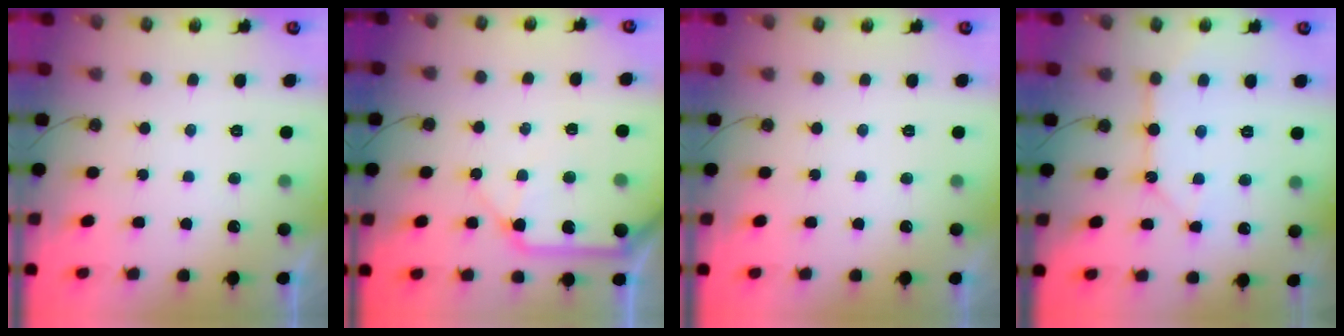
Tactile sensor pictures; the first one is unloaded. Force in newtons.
{"total": 12.0, "press": 11.9, "slide": 1.6}
{"total": 0.0}
{"total": 10.7, "press": 10.7, "slide": 0.9}